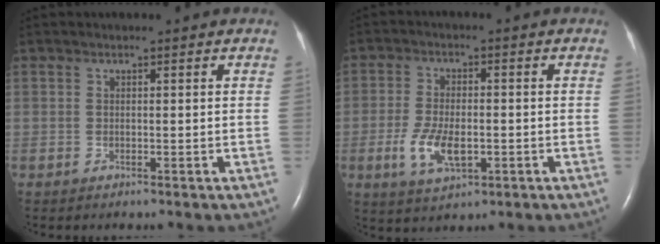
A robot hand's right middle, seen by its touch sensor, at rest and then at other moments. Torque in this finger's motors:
{"motor_torque": [1.12, -0.43, 0.39, 0.07]}